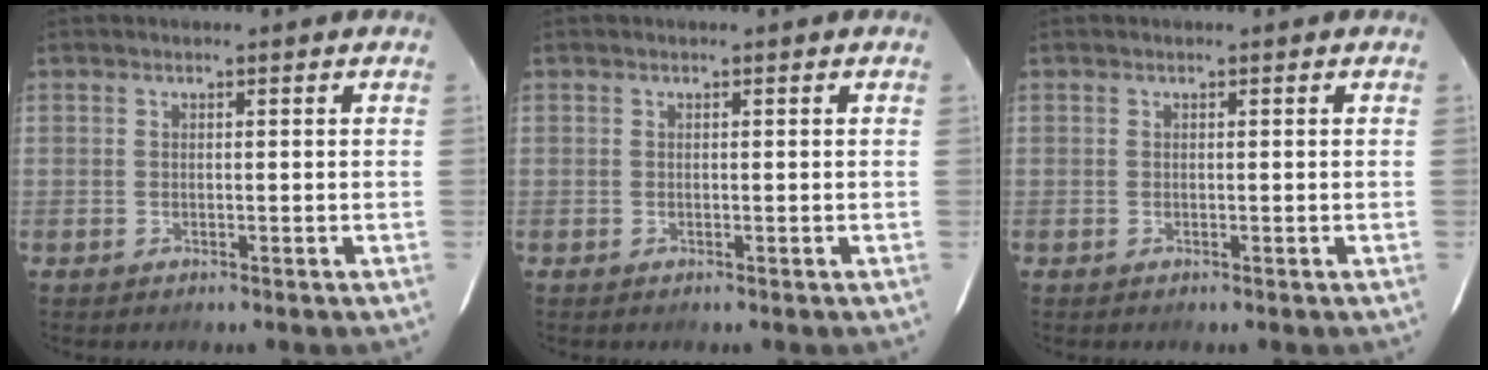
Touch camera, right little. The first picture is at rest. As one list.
[{"total": 0.0}, {"total": 0.0}]